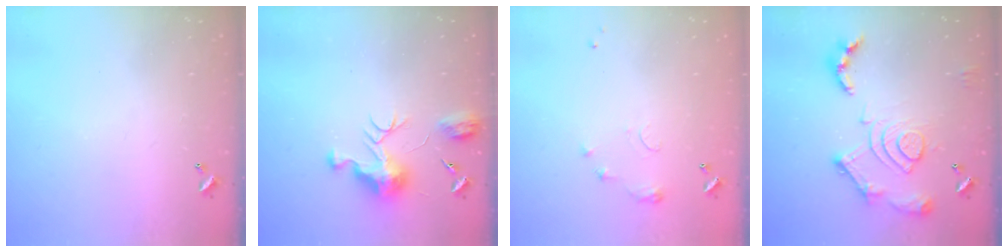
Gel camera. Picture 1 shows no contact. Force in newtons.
{"total": 9.5, "press": 9.5, "slide": 0.2}
{"total": 6.3, "press": 6.3, "slide": 0.8}
{"total": 18.1, "press": 18.0, "slide": 1.9}